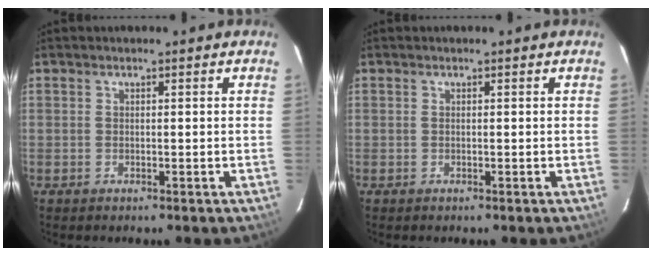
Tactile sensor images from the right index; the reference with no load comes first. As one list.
[{"total": 0.0}]